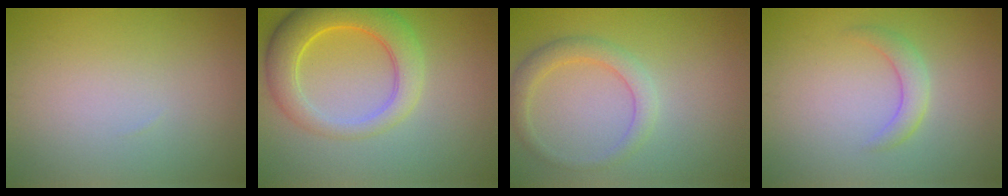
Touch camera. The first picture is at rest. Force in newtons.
{"total": 5.9, "press": 5.9, "slide": 0.3}
{"total": 2.6, "press": 2.6, "slide": 0.2}
{"total": 2.0, "press": 2.0, "slide": 0.0}